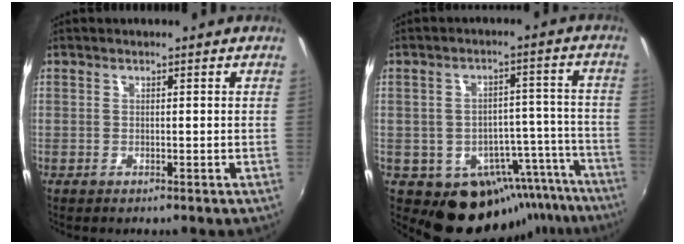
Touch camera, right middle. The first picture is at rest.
{"total": 15.1, "force": [-11.7, 8.9, 3.3], "torque": [-0.043, 0.049, -0.130]}